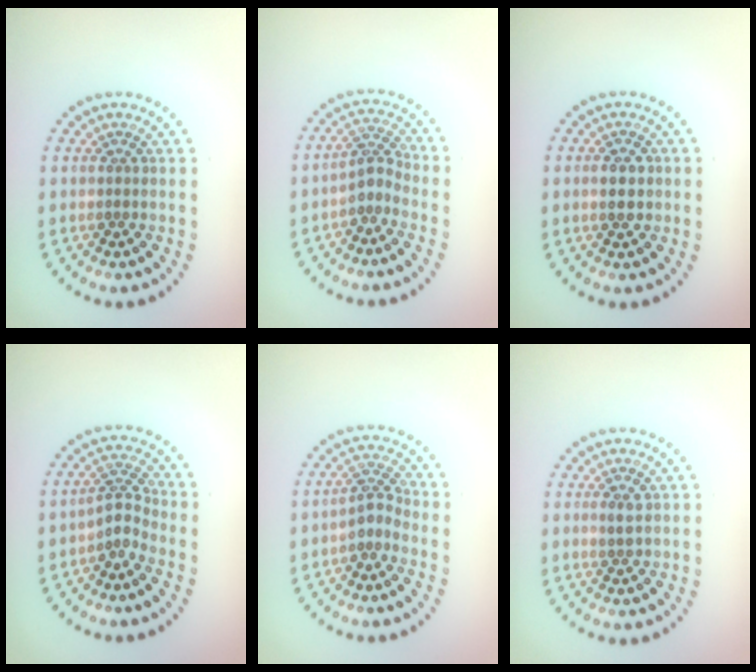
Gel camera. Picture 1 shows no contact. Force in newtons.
{"total": 2.4, "press": 1.7, "slide": 1.8}
{"total": 2.3, "press": 2.3, "slide": 0.1}
{"total": 2.3, "press": 1.5, "slide": 1.7}
{"total": 2.4, "press": 1.8, "slide": 1.6}
{"total": 1.0, "press": 1.0, "slide": 0.2}